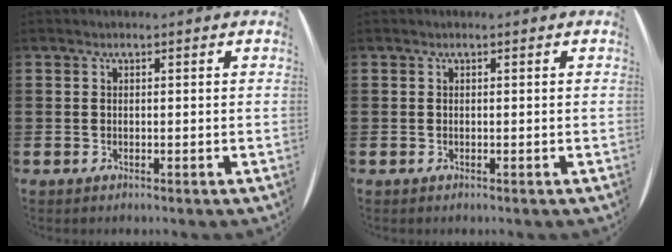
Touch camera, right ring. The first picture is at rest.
{"total": 0.0}